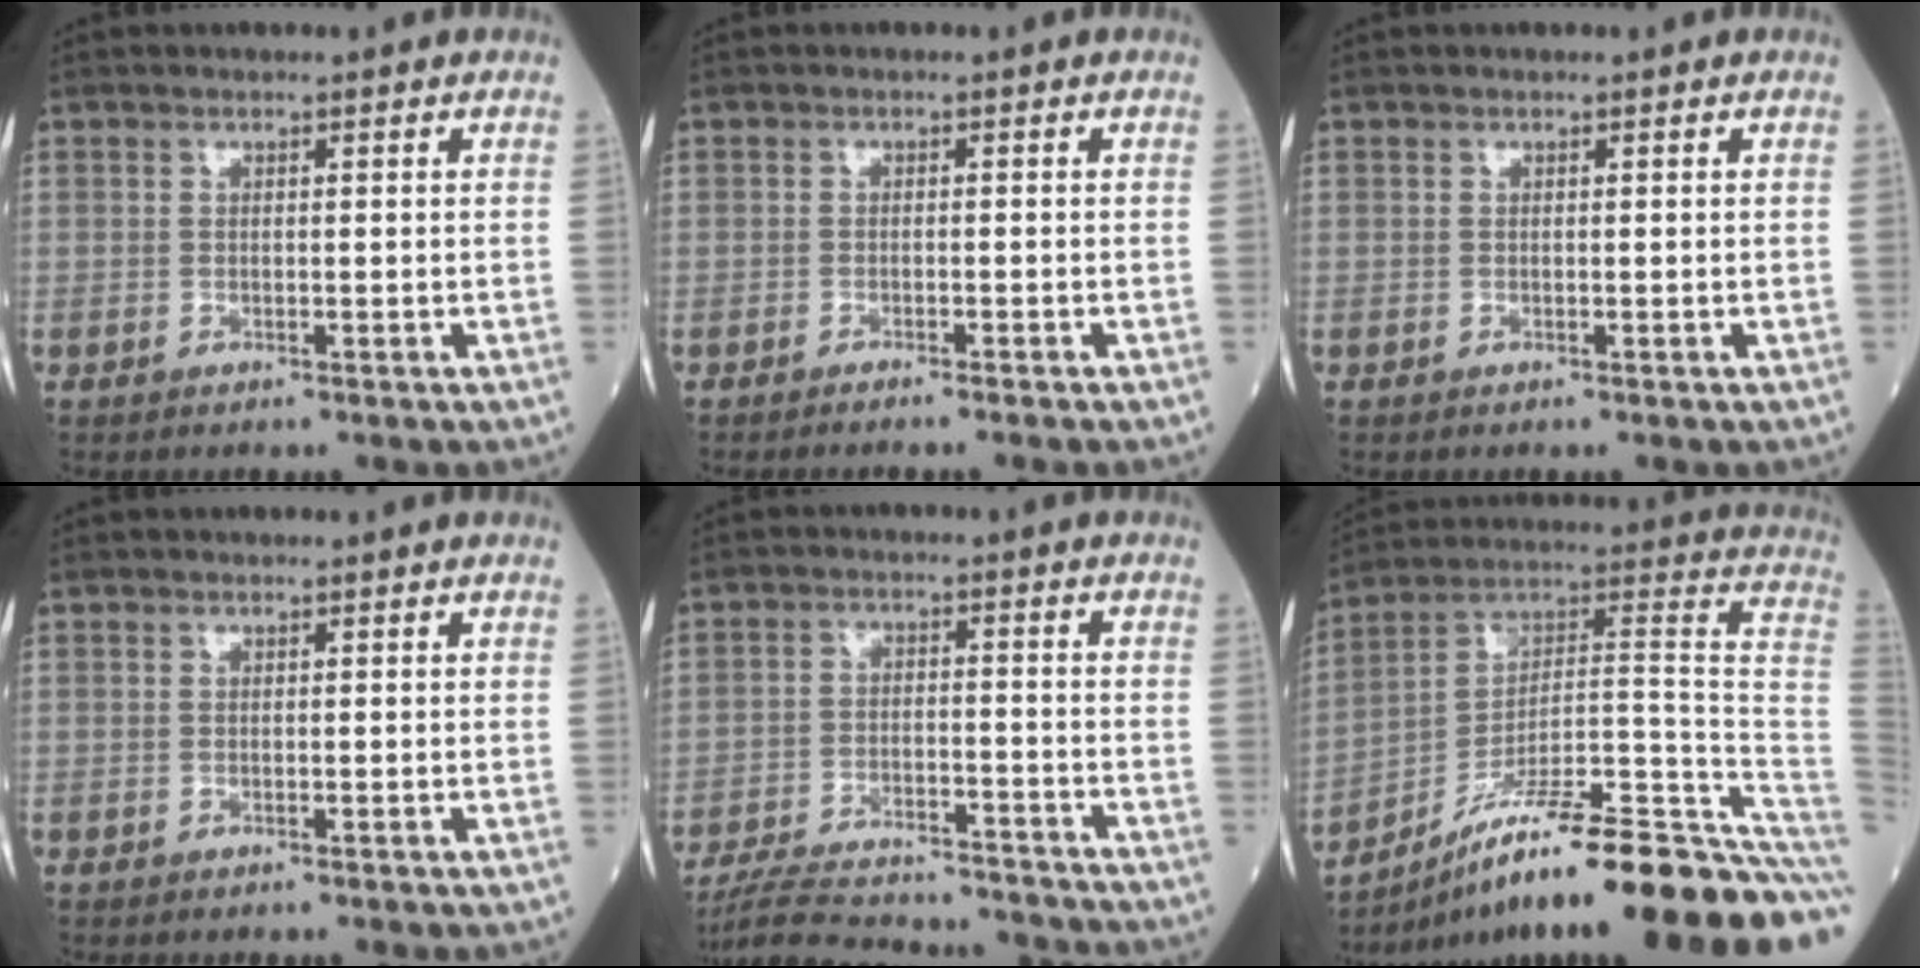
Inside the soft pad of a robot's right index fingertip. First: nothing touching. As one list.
[{"total": 2.7, "force": [-2.3, -0.4, 1.3], "torque": [-0.013, 0.004, -0.028]}, {"total": 0.0}, {"total": 0.0}, {"total": 18.8, "force": [-17.7, 2.9, 5.9], "torque": [-0.122, -0.012, -0.254]}, {"total": 26.3, "force": [-19.5, 0.4, 17.6], "torque": [-0.143, 0.040, -0.304]}]